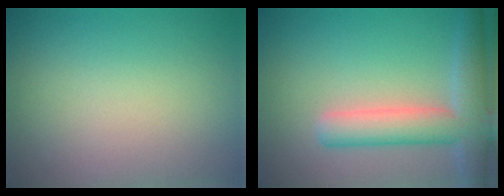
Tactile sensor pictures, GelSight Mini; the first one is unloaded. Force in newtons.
{"total": 6.0, "press": 6.0, "slide": 0.4}